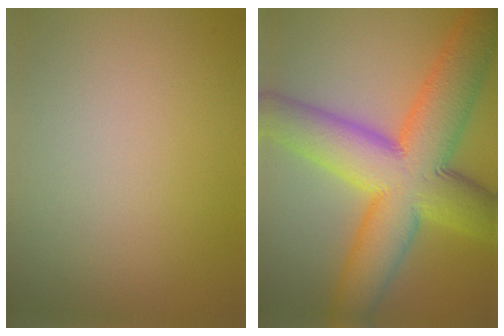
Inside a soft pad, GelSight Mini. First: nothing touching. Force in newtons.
{"total": 13.6, "press": 13.6, "slide": 0.2}